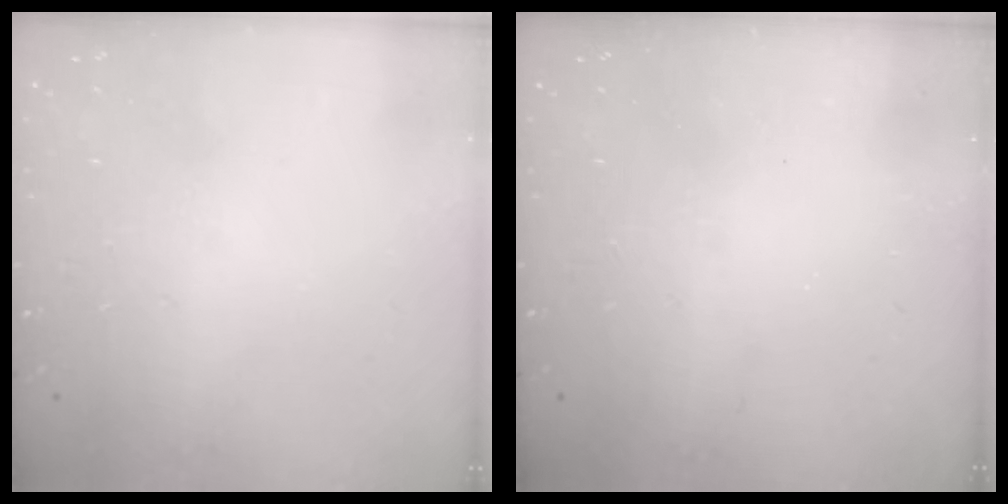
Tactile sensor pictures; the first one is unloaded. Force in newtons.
{"total": 2.5, "press": 2.4, "slide": 0.7}